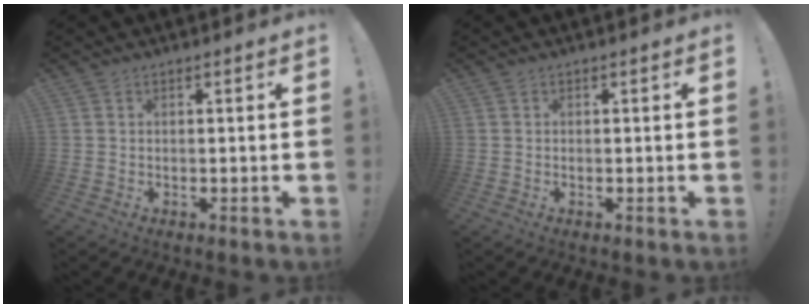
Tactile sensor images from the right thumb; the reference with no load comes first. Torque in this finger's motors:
{"motor_torque": [-0.13, -0.03, -0.11, 0.03, -0.04]}